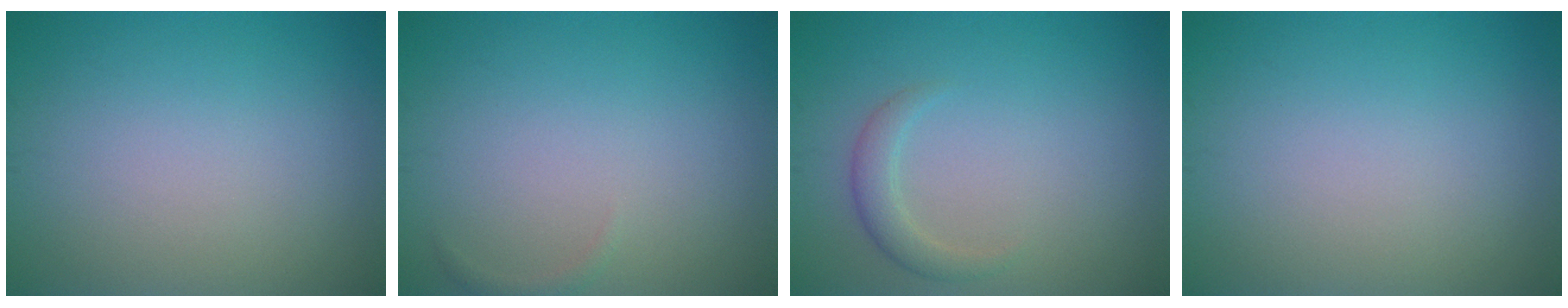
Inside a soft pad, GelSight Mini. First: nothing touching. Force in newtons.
{"total": 0.6, "press": 0.6, "slide": 0.1}
{"total": 1.8, "press": 1.8, "slide": 0.1}
{"total": 0.0}